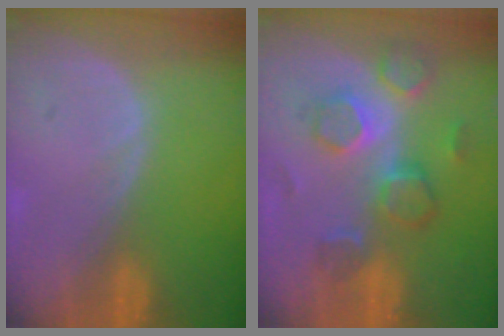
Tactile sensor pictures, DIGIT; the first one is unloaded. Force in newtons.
{"total": 9.1, "press": 7.8, "slide": 4.6}